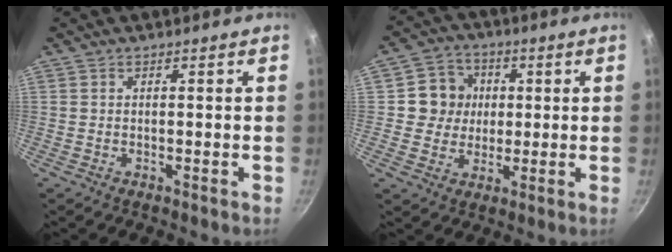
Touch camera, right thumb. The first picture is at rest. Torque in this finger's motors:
{"motor_torque": [-0.61, 0.83, 0.34, -0.74, 0.00]}